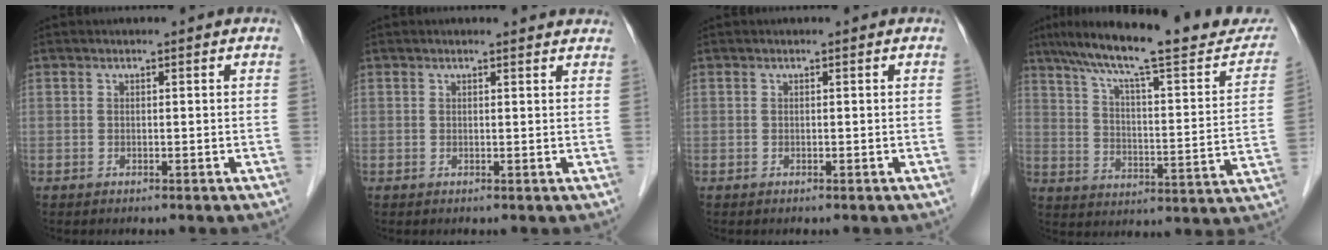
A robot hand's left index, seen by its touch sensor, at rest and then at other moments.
{"total": 4.4, "force": [4.3, 0.5, 1.1], "torque": [-0.014, 0.006, 0.034]}
{"total": 0.0}
{"total": 23.4, "force": [19.7, 3.4, 12.3], "torque": [-0.188, -0.001, 0.270]}